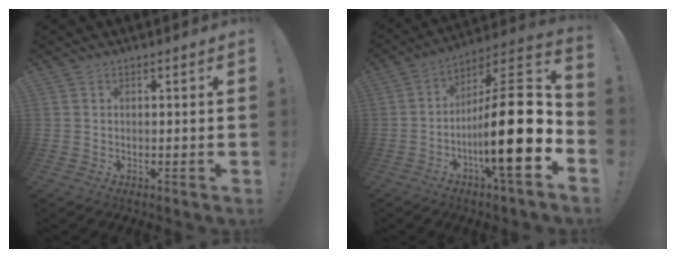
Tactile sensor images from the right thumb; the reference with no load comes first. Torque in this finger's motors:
{"motor_torque": [2.41, 2.60, 1.71, -1.06, 0.62]}